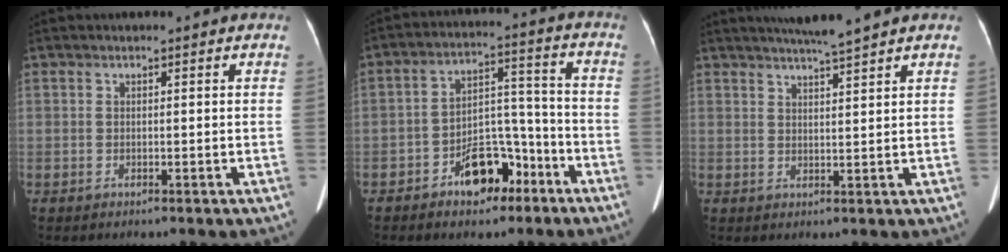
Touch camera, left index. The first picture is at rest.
{"total": 9.3, "force": [-5.7, 4.8, 5.5], "torque": [-0.094, 0.029, -0.088]}
{"total": 5.5, "force": [4.8, -0.9, 2.6], "torque": [-0.044, 0.005, 0.078]}